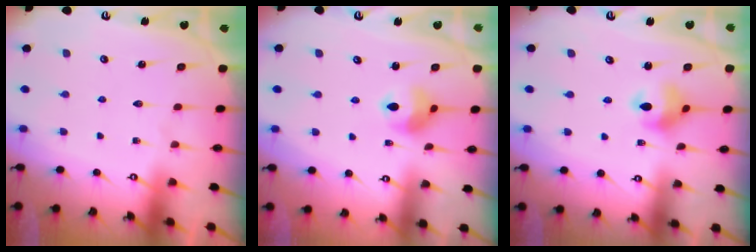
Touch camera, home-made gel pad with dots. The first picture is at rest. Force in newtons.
{"total": 8.0, "press": 7.9, "slide": 0.8}
{"total": 7.3, "press": 7.3, "slide": 0.5}